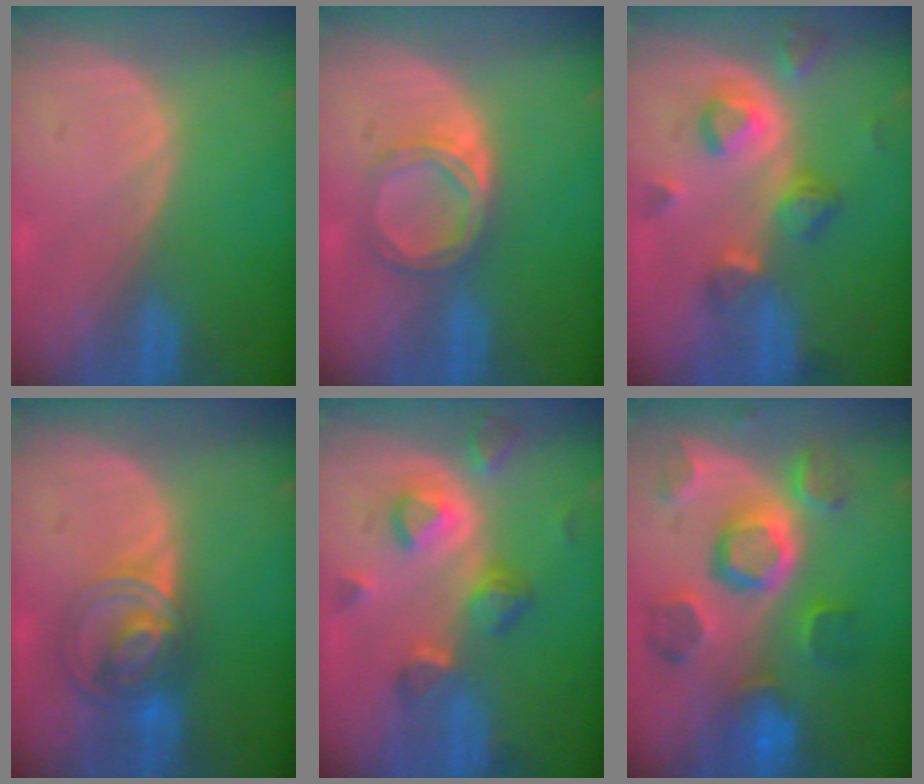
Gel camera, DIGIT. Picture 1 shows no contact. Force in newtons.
{"total": 4.5, "press": 4.5, "slide": 0.5}
{"total": 7.3, "press": 6.9, "slide": 2.5}
{"total": 7.2, "press": 6.3, "slide": 3.5}
{"total": 8.1, "press": 7.2, "slide": 3.7}
{"total": 11.3, "press": 10.1, "slide": 5.1}